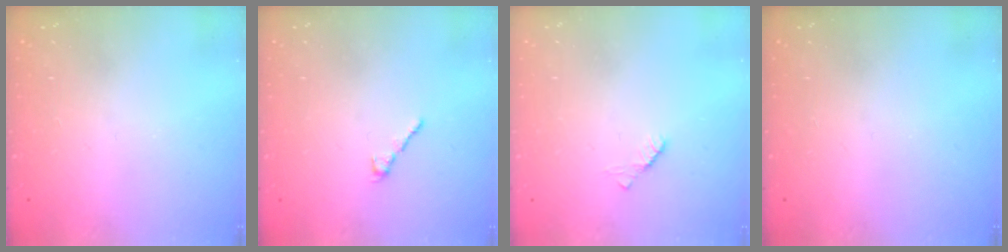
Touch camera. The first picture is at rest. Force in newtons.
{"total": 1.7, "press": 1.5, "slide": 0.6}
{"total": 2.2, "press": 2.2, "slide": 0.3}
{"total": 0.0}